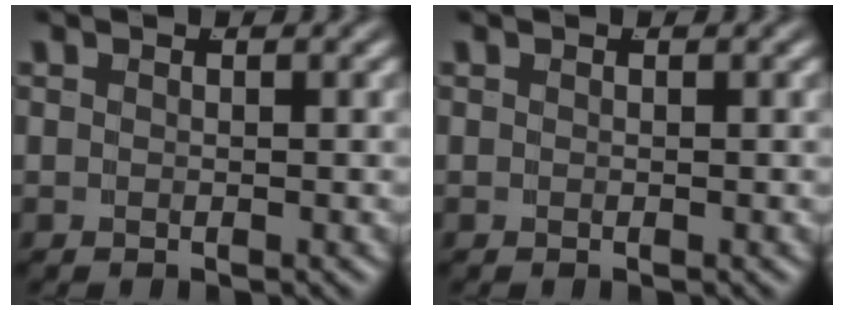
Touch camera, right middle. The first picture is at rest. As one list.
[{"total": 0.0}]